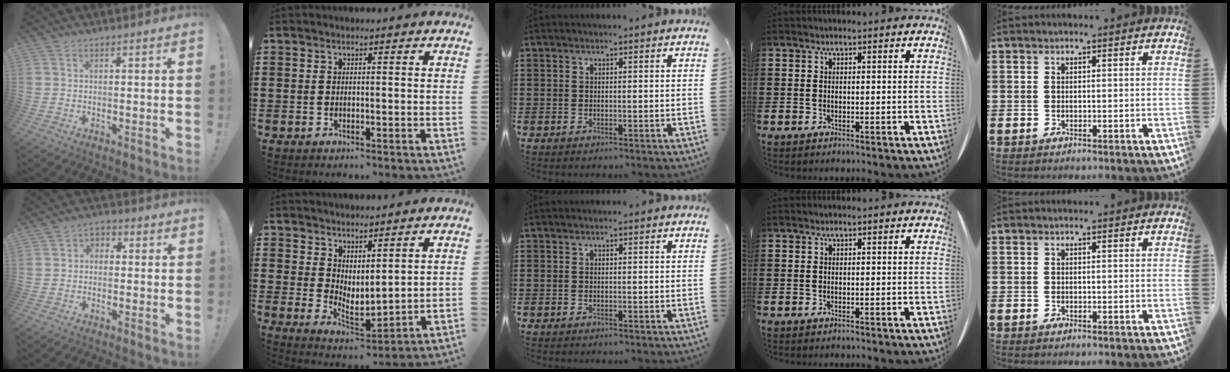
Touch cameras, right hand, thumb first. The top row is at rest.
{"thumb": {"total": 2.9, "force": [-1.8, 1.9, 1.3], "torque": [-0.018, 0.011, -0.034]}, "index": {"total": 3.0, "force": [2.6, 1.0, 1.0], "torque": [-0.033, -0.016, 0.049]}}